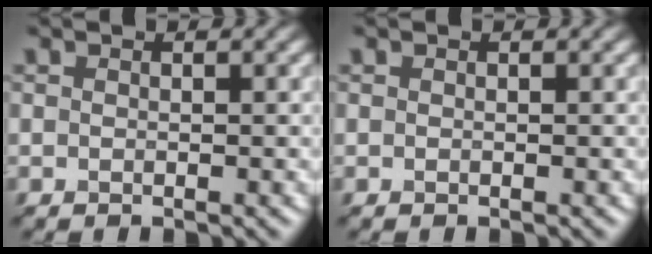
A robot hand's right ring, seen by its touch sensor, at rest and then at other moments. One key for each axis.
{"total": 0.0}